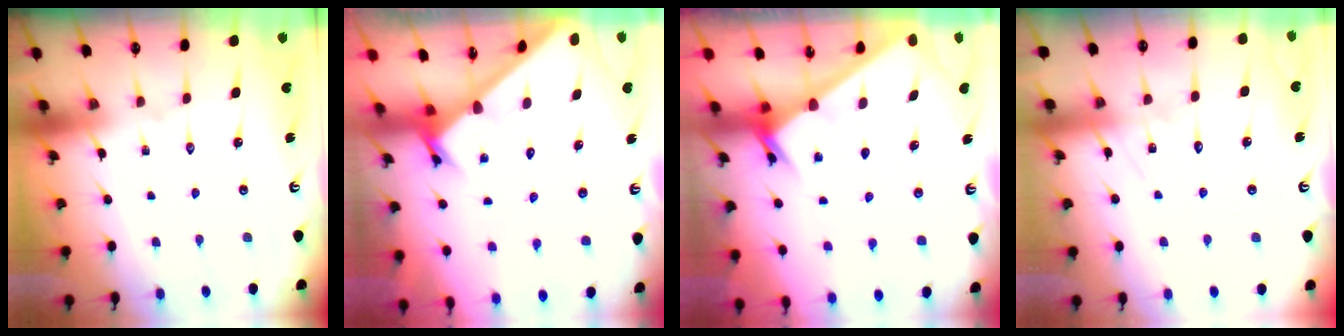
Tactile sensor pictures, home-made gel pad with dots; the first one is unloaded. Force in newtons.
{"total": 2.5, "press": 2.5, "slide": 0.2}
{"total": 2.5, "press": 2.5, "slide": 0.2}
{"total": 5.4, "press": 5.4, "slide": 0.6}